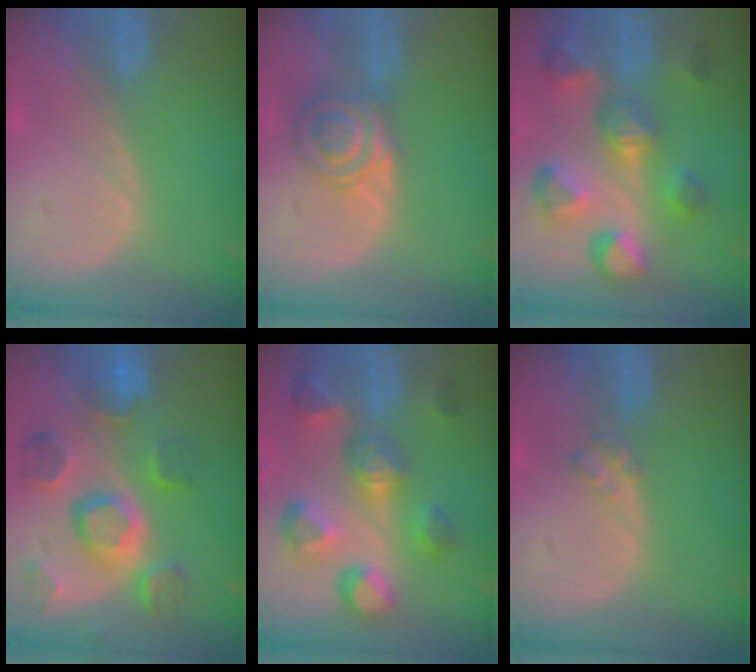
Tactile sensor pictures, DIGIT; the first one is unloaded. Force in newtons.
{"total": 6.7, "press": 5.9, "slide": 3.2}
{"total": 11.0, "press": 10.0, "slide": 4.6}
{"total": 11.4, "press": 10.0, "slide": 5.7}
{"total": 11.0, "press": 10.0, "slide": 4.6}
{"total": 2.0, "press": 2.0, "slide": 0.2}